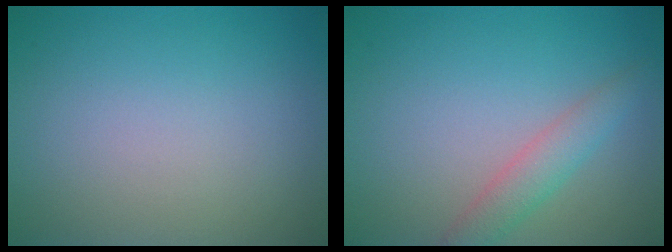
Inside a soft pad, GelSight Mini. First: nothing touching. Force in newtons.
{"total": 2.6, "press": 2.6, "slide": 0.2}